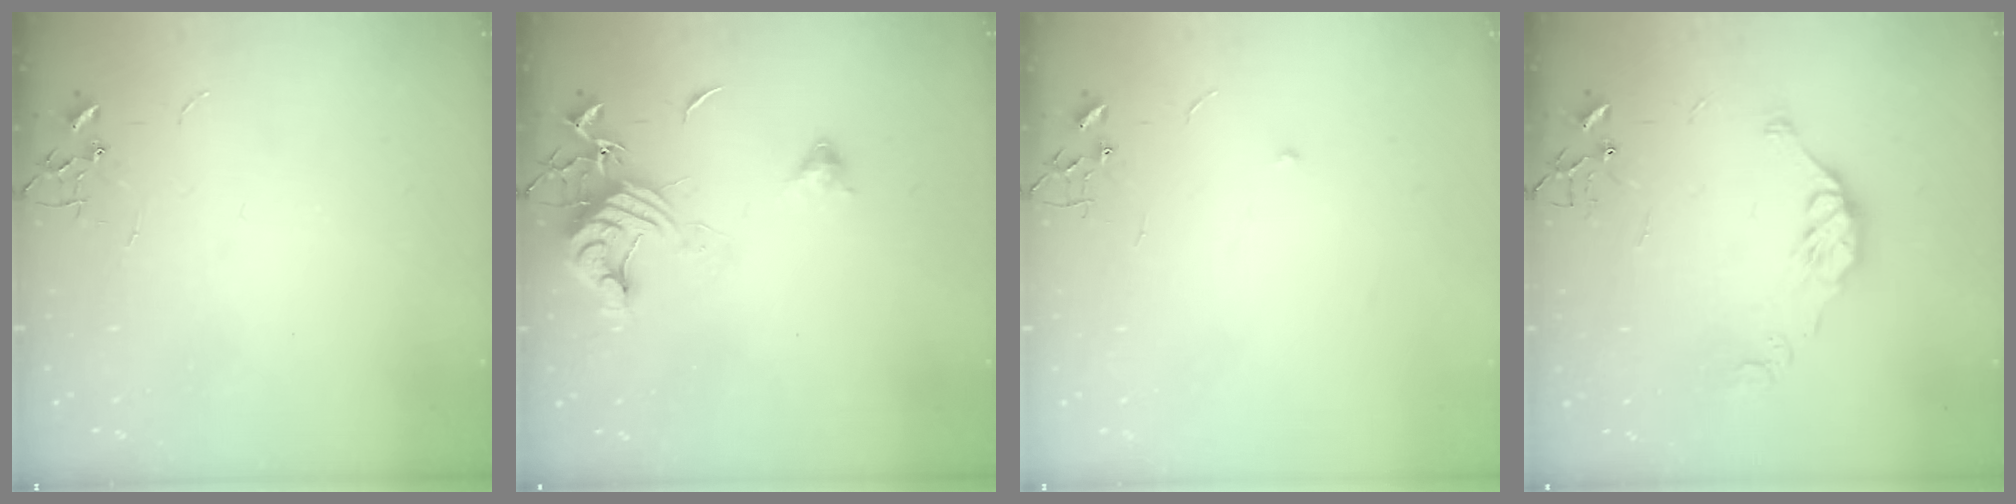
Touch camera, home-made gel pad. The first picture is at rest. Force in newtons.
{"total": 12.6, "press": 12.5, "slide": 1.6}
{"total": 4.3, "press": 4.1, "slide": 1.2}
{"total": 10.5, "press": 10.5, "slide": 0.3}